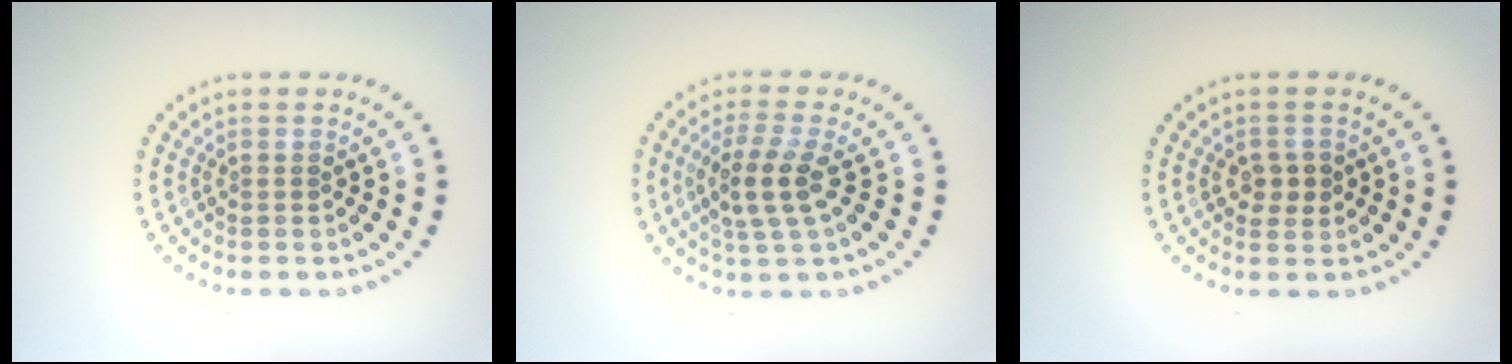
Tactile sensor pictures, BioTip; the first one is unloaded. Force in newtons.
{"total": 3.5, "press": 3.0, "slide": 1.7}
{"total": 1.9, "press": 1.8, "slide": 0.3}